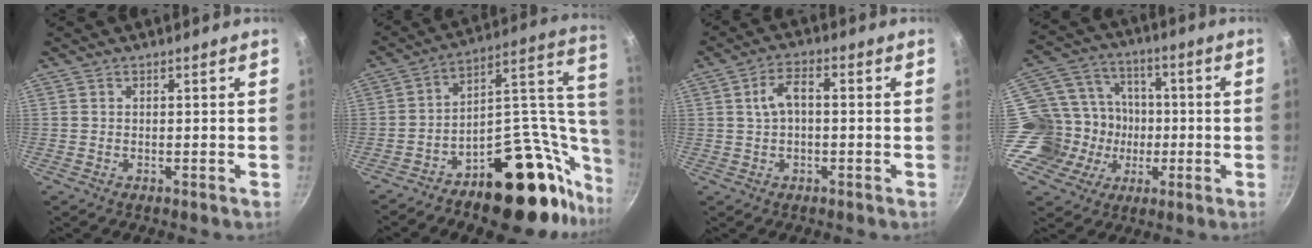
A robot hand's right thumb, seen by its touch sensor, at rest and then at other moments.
{"total": 26.9, "force": [-9.7, 15.6, 19.6], "torque": [-0.182, 0.081, -0.146]}
{"total": 5.2, "force": [0.2, 2.7, 4.5], "torque": [-0.083, 0.025, 0.003]}
{"total": 17.4, "force": [-2.7, 15.7, 7.0], "torque": [-0.101, 0.048, -0.038]}